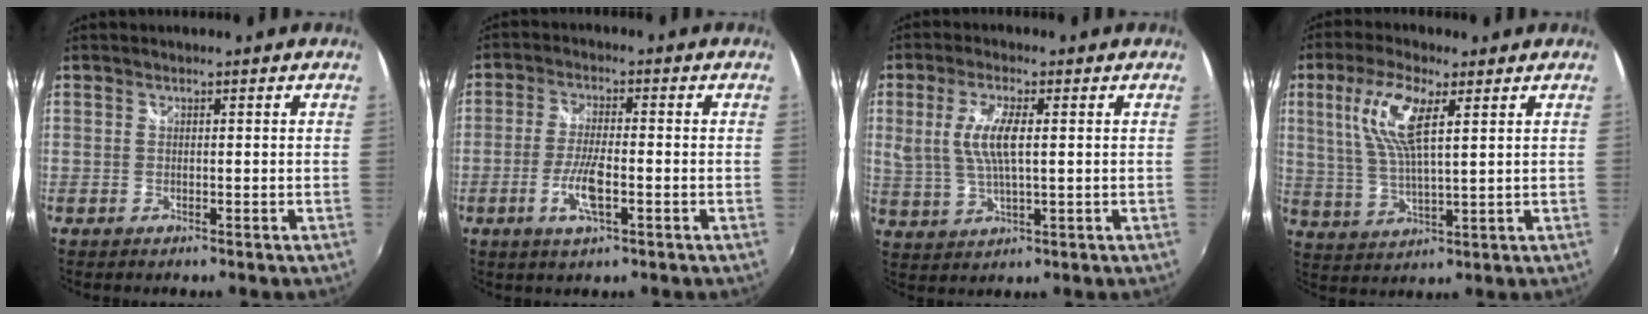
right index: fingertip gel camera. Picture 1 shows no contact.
{"total": 6.5, "force": [-2.4, 1.3, 5.9], "torque": [-0.126, -0.006, -0.047]}
{"total": 7.3, "force": [1.1, 2.0, 7.0], "torque": [-0.144, 0.000, 0.027]}
{"total": 10.4, "force": [3.9, 2.8, 9.2], "torque": [-0.189, 0.008, 0.082]}